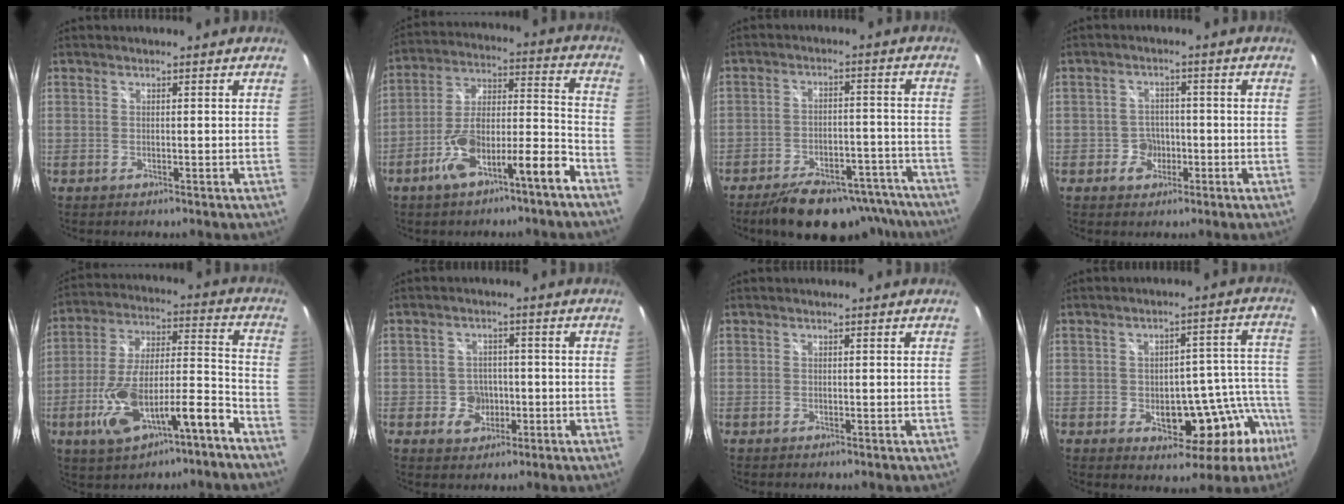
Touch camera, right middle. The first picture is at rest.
{"total": 13.1, "force": [-8.0, 2.7, 10.0], "torque": [-0.175, 0.016, -0.131]}
{"total": 18.5, "force": [-14.9, 7.5, 8.1], "torque": [-0.145, 0.012, -0.189]}
{"total": 3.9, "force": [-1.5, 3.5, 0.7], "torque": [-0.018, 0.009, -0.020]}
{"total": 17.2, "force": [-9.6, 4.9, 13.4], "torque": [-0.252, -0.006, -0.157]}
{"total": 4.7, "force": [-1.4, 4.3, 1.3], "torque": [-0.030, 0.008, -0.012]}
{"total": 0.0}
{"total": 15.1, "force": [-7.2, 8.7, 10.1], "torque": [-0.116, 0.018, -0.078]}